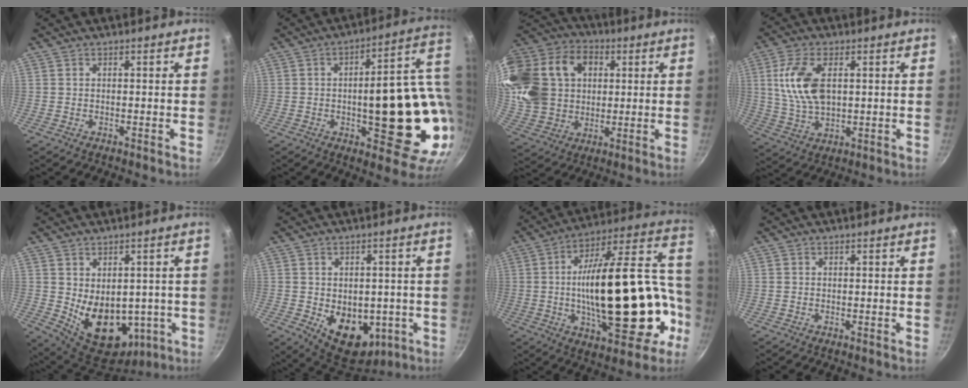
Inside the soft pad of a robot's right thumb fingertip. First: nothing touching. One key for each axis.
{"total": 21.5, "fx": 0.3, "fy": 8.0, "fz": 20.0, "tx": -0.238, "ty": -0.001, "tz": 0.008}
{"total": 26.7, "fx": 5.5, "fy": 20.5, "fz": 16.2, "tx": -0.333, "ty": 0.026, "tz": 0.107}
{"total": 11.9, "fx": 2.4, "fy": 6.6, "fz": 9.6, "tx": -0.182, "ty": -0.006, "tz": 0.048}
{"total": 15.3, "fx": -1.5, "fy": 10.8, "fz": 10.8, "tx": -0.132, "ty": -0.020, "tz": 0.013}
{"total": 12.9, "fx": -2.9, "fy": 8.9, "fz": 8.9, "tx": -0.084, "ty": -0.013, "tz": -0.018}
{"total": 32.3, "fx": -4.7, "fy": 14.4, "fz": 28.6, "tx": -0.421, "ty": 0.042, "tz": -0.053}
{"total": 0.0}